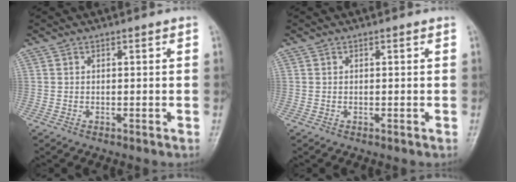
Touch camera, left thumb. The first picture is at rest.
{"total": 0.0}